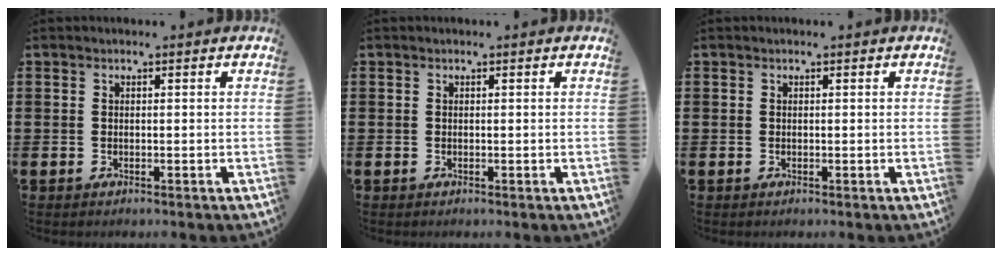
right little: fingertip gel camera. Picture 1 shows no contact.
{"total": 0.0}
{"total": 0.0}